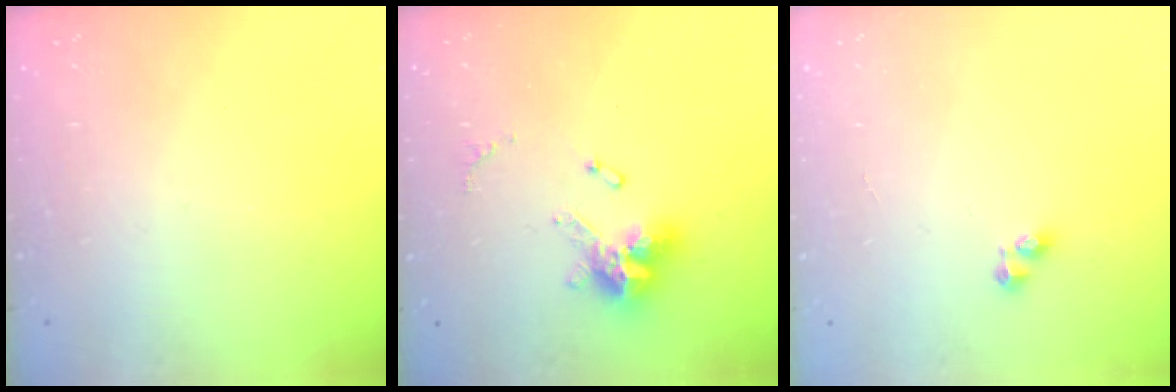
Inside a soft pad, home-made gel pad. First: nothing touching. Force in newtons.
{"total": 13.4, "press": 13.3, "slide": 1.2}
{"total": 2.9, "press": 2.9, "slide": 0.3}